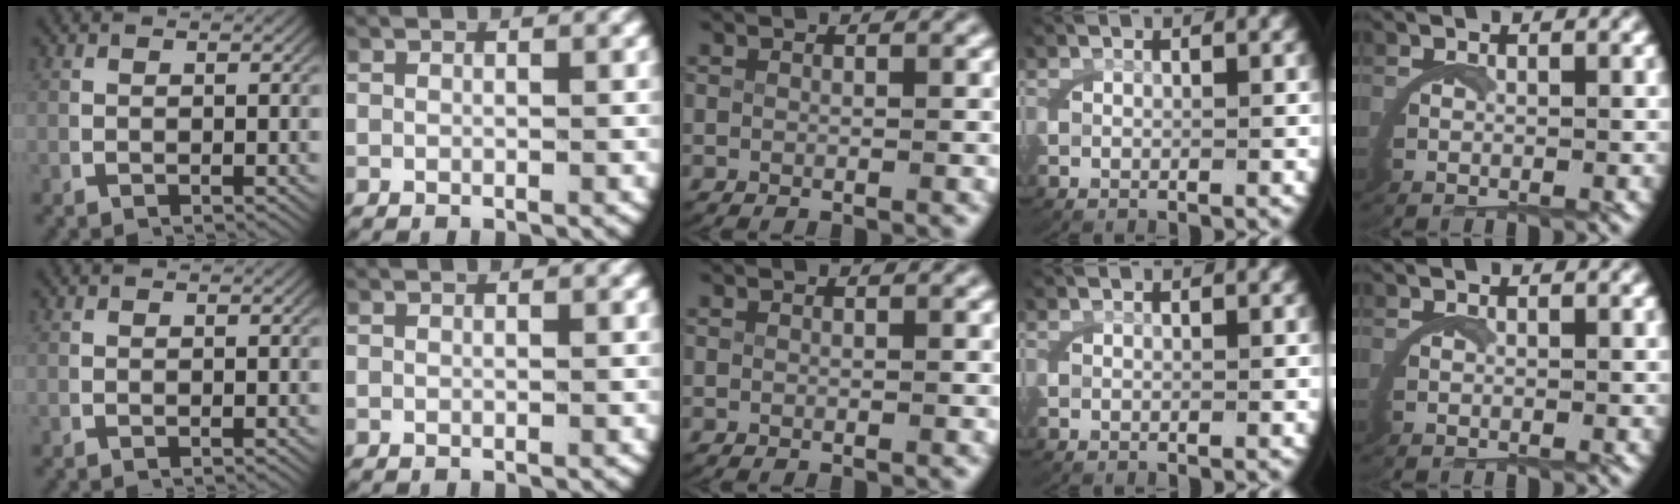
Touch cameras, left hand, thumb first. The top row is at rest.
{}